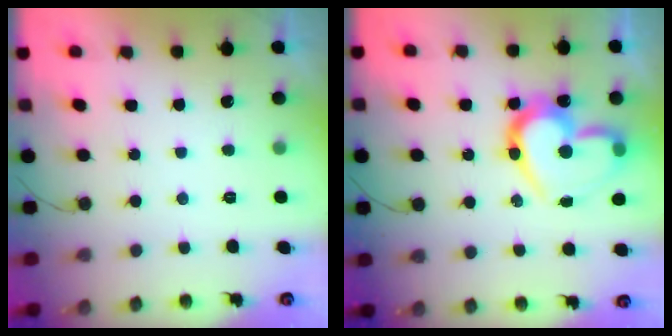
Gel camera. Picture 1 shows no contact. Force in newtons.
{"total": 19.8, "press": 19.7, "slide": 1.7}